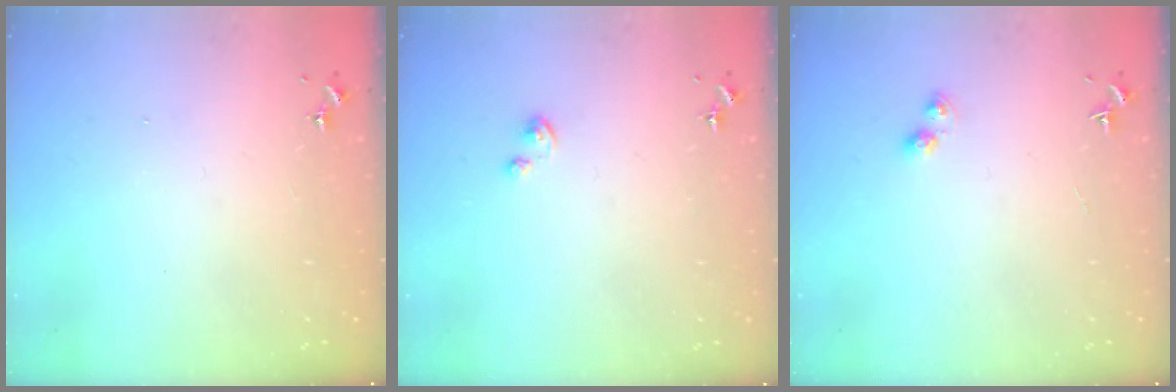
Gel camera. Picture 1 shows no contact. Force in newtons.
{"total": 0.9, "press": 0.9, "slide": 0.1}
{"total": 3.0, "press": 3.0, "slide": 0.5}